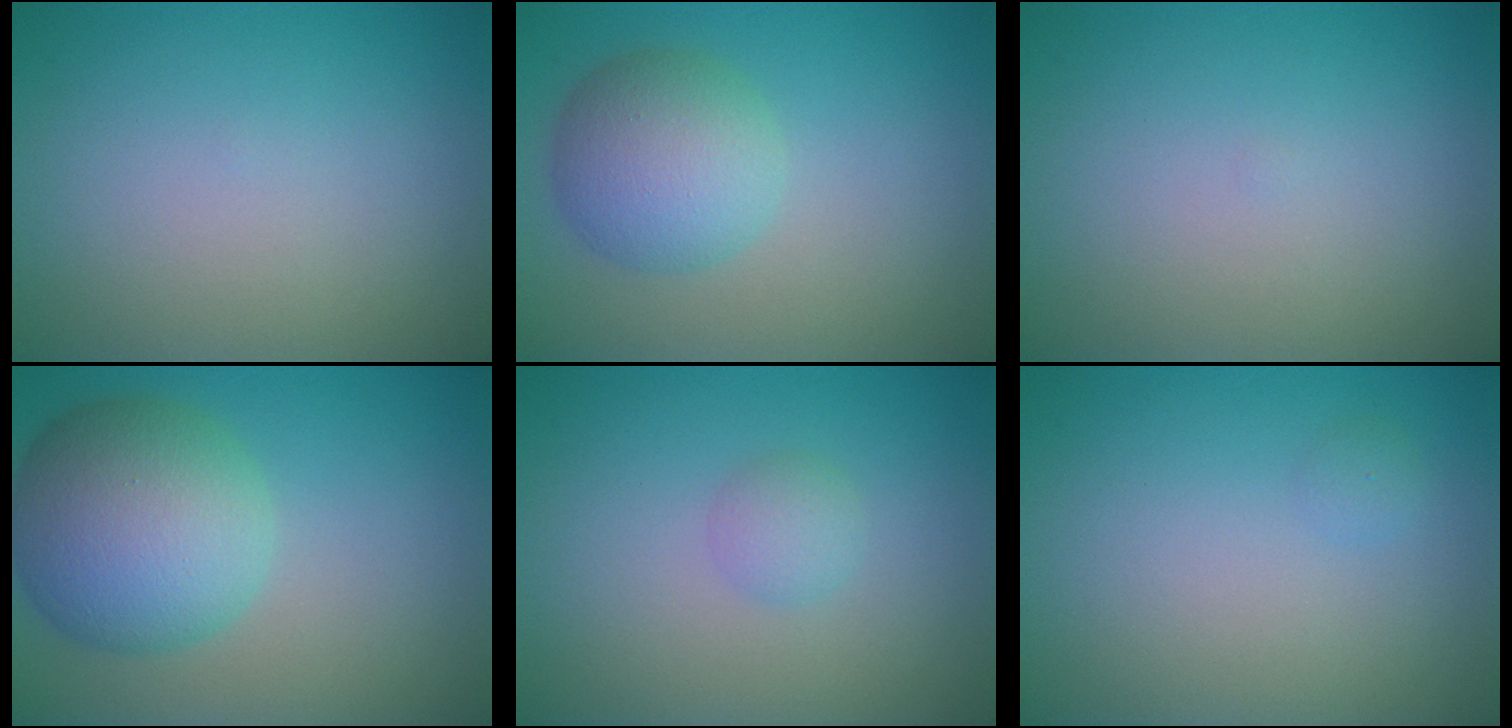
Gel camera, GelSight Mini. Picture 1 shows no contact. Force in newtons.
{"total": 5.2, "press": 5.2, "slide": 0.2}
{"total": 0.0}
{"total": 8.8, "press": 8.8, "slide": 0.3}
{"total": 1.3, "press": 1.3, "slide": 0.1}
{"total": 0.6, "press": 0.6, "slide": 0.0}